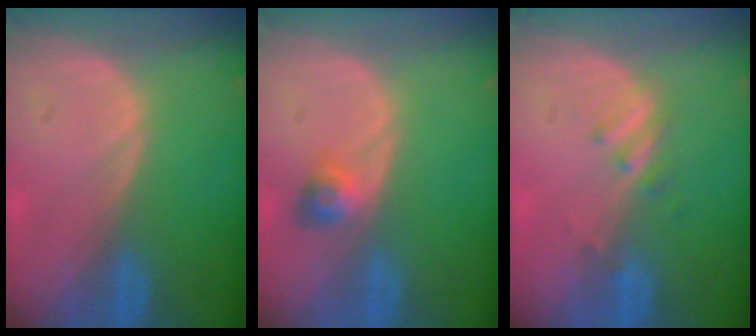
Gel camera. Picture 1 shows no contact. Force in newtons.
{"total": 3.0, "press": 2.7, "slide": 1.3}
{"total": 2.5, "press": 2.2, "slide": 1.2}